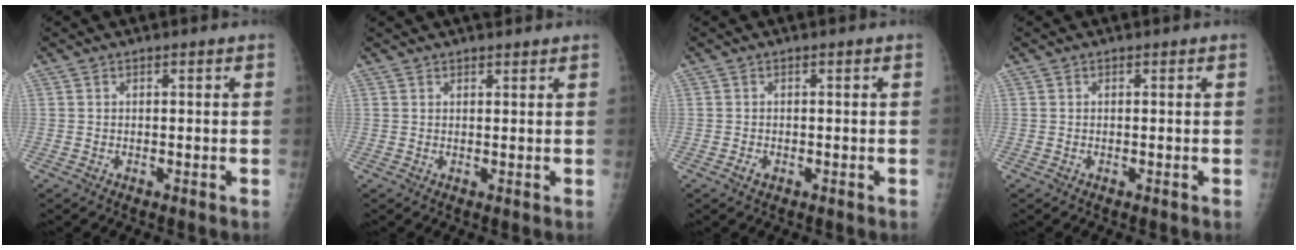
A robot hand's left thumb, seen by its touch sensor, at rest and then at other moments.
{"total": 3.2, "force": [2.7, 0.8, 1.5], "torque": [-0.006, 0.006, 0.036]}
{"total": 1.0, "force": [-0.4, 0.6, 0.7], "torque": [-0.016, 0.003, -0.007]}
{"total": 0.0}